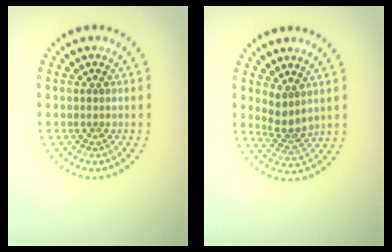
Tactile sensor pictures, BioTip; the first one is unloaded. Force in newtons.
{"total": 2.5, "press": 1.9, "slide": 1.6}